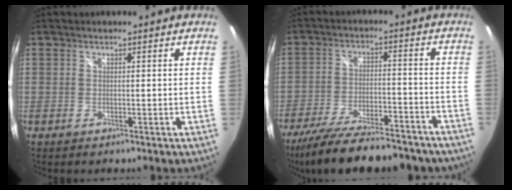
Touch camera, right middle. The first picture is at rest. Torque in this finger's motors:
{"motor_torque": [1.08, -1.06, 0.27, 0.14]}